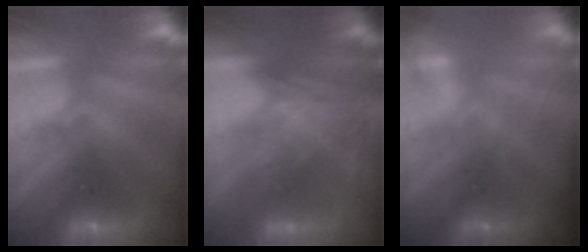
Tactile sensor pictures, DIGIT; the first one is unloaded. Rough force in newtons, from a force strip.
{"total": 1.3}
{"total": 1.9}